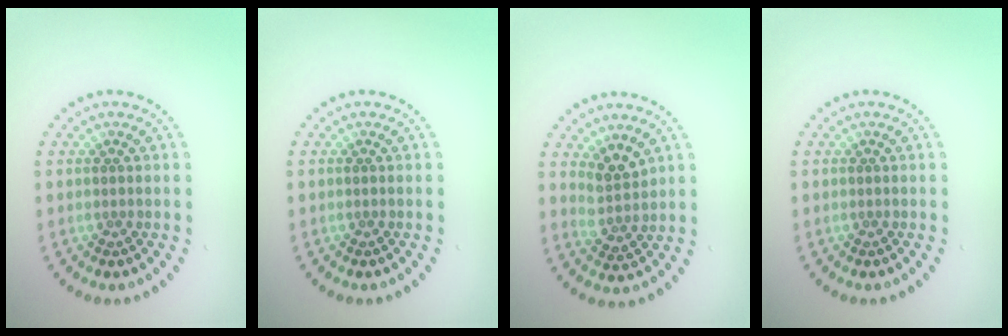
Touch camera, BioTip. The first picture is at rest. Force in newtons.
{"total": 0.0}
{"total": 2.5, "press": 1.9, "slide": 1.6}
{"total": 0.0}